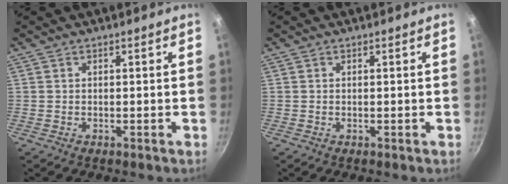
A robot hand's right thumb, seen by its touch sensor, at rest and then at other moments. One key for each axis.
{"total": 0.0}